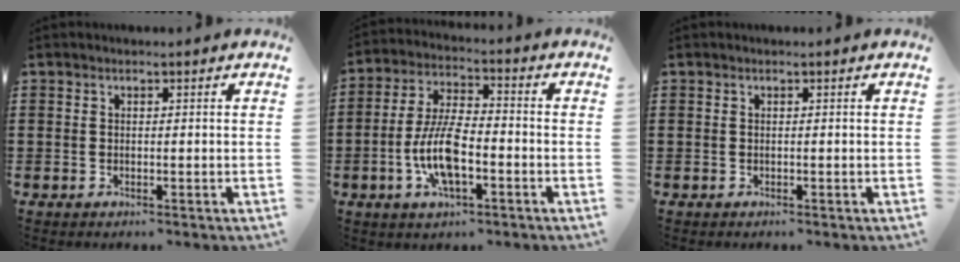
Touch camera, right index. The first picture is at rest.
{"total": 9.7, "force": [-2.9, 3.7, 8.5], "torque": [-0.195, -0.010, -0.059]}
{"total": 0.0}